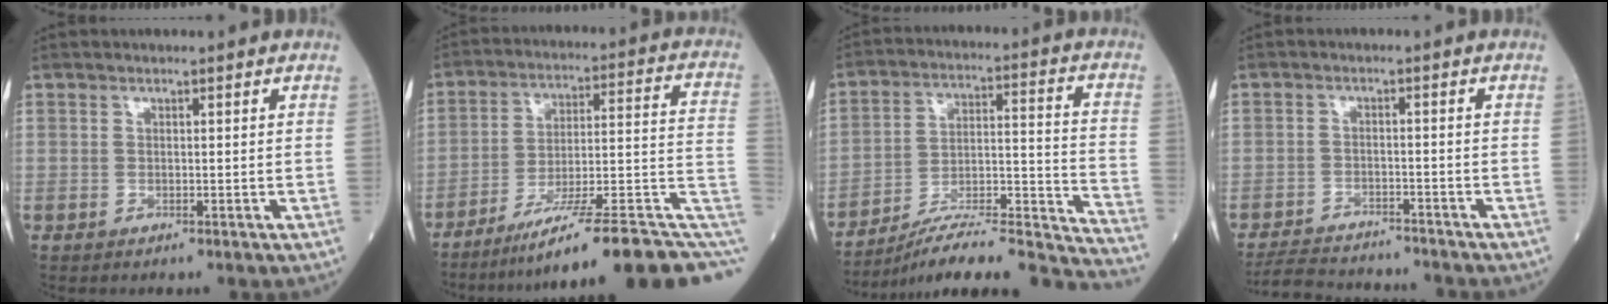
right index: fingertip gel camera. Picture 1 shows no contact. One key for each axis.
{"total": 20.5, "fx": -13.8, "fy": 1.2, "fz": 15.1, "tx": -0.146, "ty": 0.032, "tz": -0.213}
{"total": 22.9, "fx": -21.5, "fy": 0.1, "fz": 8.0, "tx": -0.077, "ty": 0.018, "tz": -0.318}
{"total": 9.6, "fx": -9.2, "fy": 1.5, "fz": 2.2, "tx": -0.038, "ty": -0.001, "tz": -0.141}